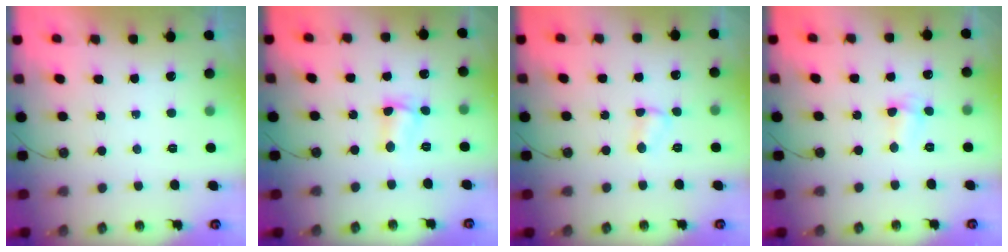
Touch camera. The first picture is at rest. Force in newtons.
{"total": 4.0, "press": 3.2, "slide": 2.4}
{"total": 4.3, "press": 4.3, "slide": 0.6}
{"total": 2.8, "press": 2.8, "slide": 0.5}